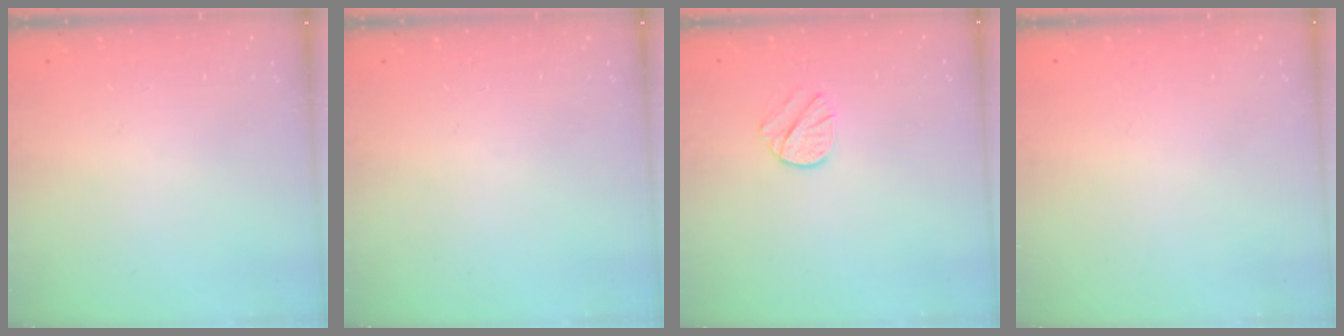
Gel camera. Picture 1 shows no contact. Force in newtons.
{"total": 0.0}
{"total": 7.4, "press": 7.4, "slide": 0.6}
{"total": 0.0}